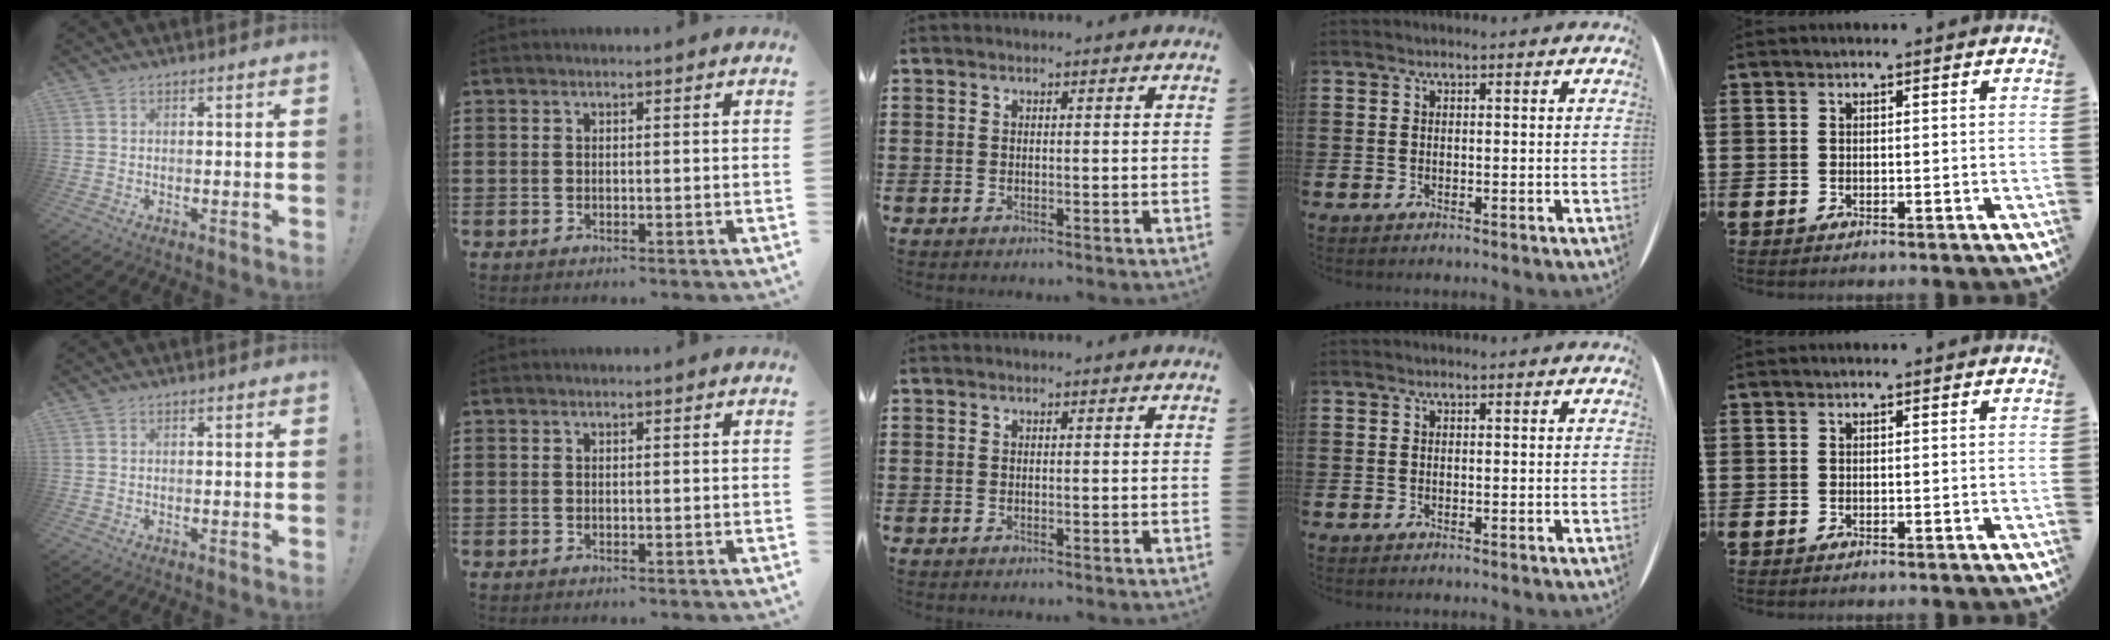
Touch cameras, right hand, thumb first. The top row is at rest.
{}